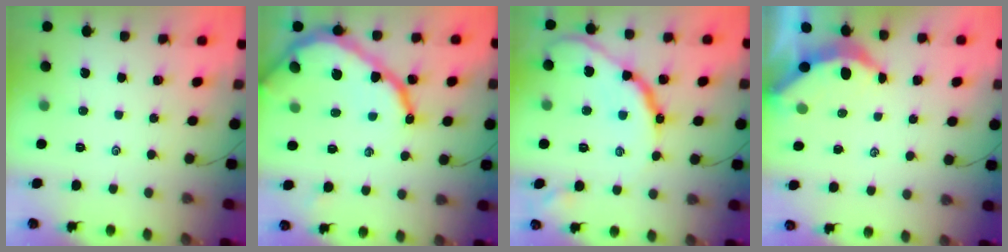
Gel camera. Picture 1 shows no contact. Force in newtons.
{"total": 17.2, "press": 17.1, "slide": 1.5}
{"total": 14.2, "press": 14.2, "slide": 0.9}
{"total": 4.0, "press": 4.0, "slide": 0.5}